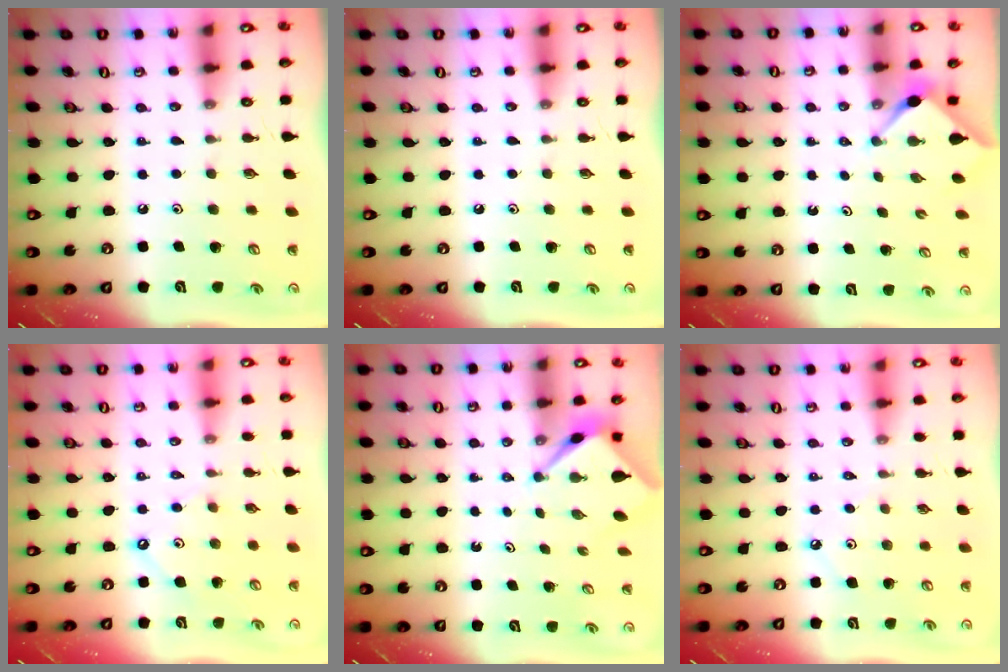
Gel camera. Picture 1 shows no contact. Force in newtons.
{"total": 0.0}
{"total": 3.0, "press": 3.0, "slide": 0.3}
{"total": 2.8, "press": 2.8, "slide": 0.5}
{"total": 2.6, "press": 2.6, "slide": 0.2}
{"total": 2.8, "press": 2.7, "slide": 0.5}